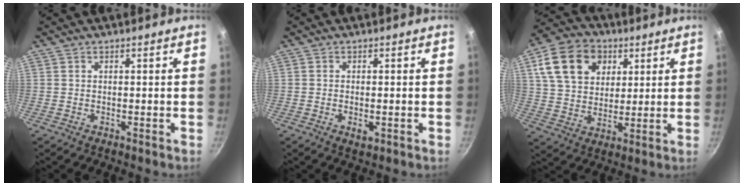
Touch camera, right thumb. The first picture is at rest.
{"total": 2.3, "force": [-0.6, 1.0, 1.9], "torque": [-0.037, -0.003, -0.012]}
{"total": 15.8, "force": [6.0, 11.8, 8.7], "torque": [-0.135, -0.003, 0.101]}